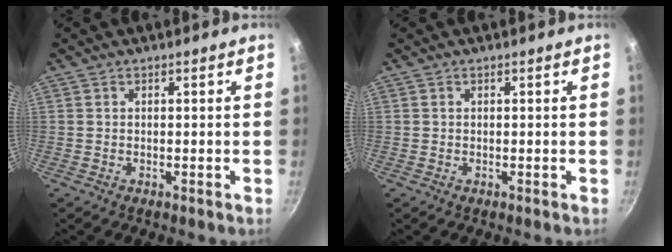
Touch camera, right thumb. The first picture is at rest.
{"total": 0.0}